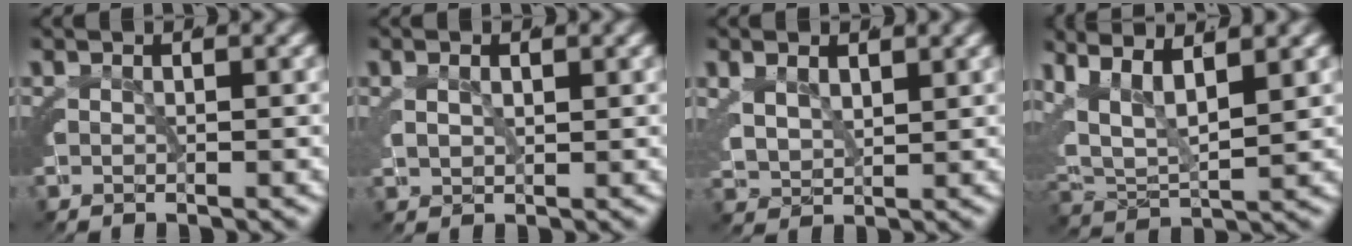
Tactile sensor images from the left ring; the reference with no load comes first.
{"total": 1.4, "force": [0.9, 0.4, 0.9], "torque": [-0.020, -0.004, 0.026]}
{"total": 2.5, "force": [1.6, 1.4, 1.3], "torque": [-0.041, -0.015, 0.042]}
{"total": 9.9, "force": [2.5, 7.5, 6.0], "torque": [-0.155, -0.022, 0.042]}